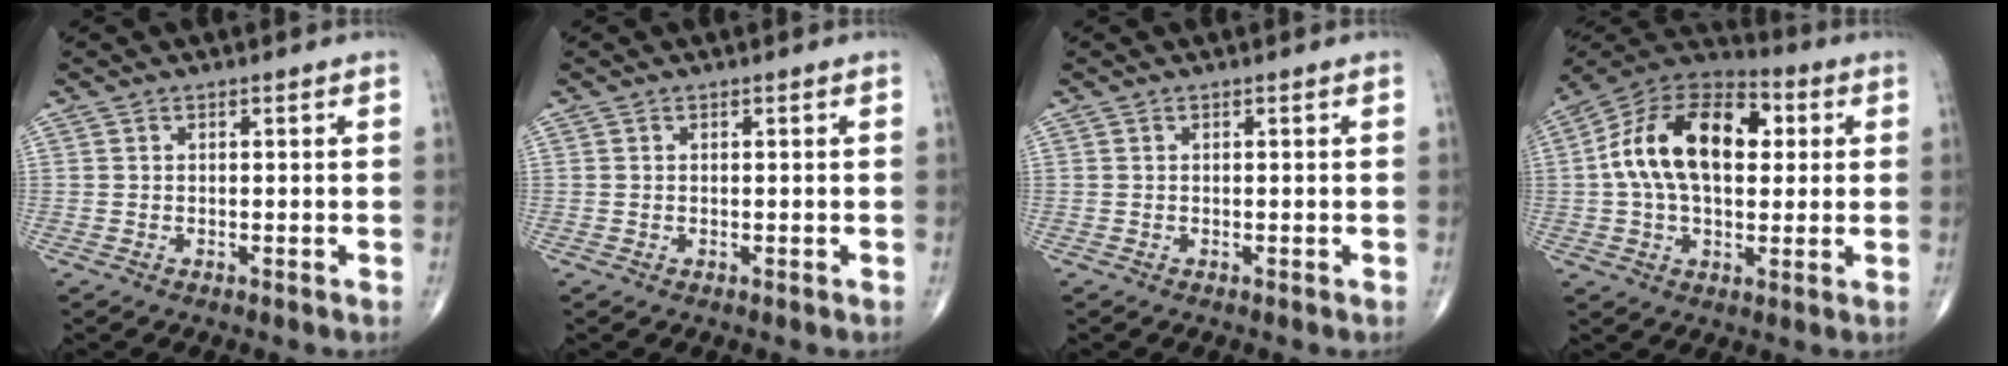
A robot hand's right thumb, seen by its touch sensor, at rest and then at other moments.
{"total": 0.0}
{"total": 0.0}
{"total": 19.9, "force": [3.0, 11.9, 15.6], "torque": [-0.251, 0.025, 0.040]}